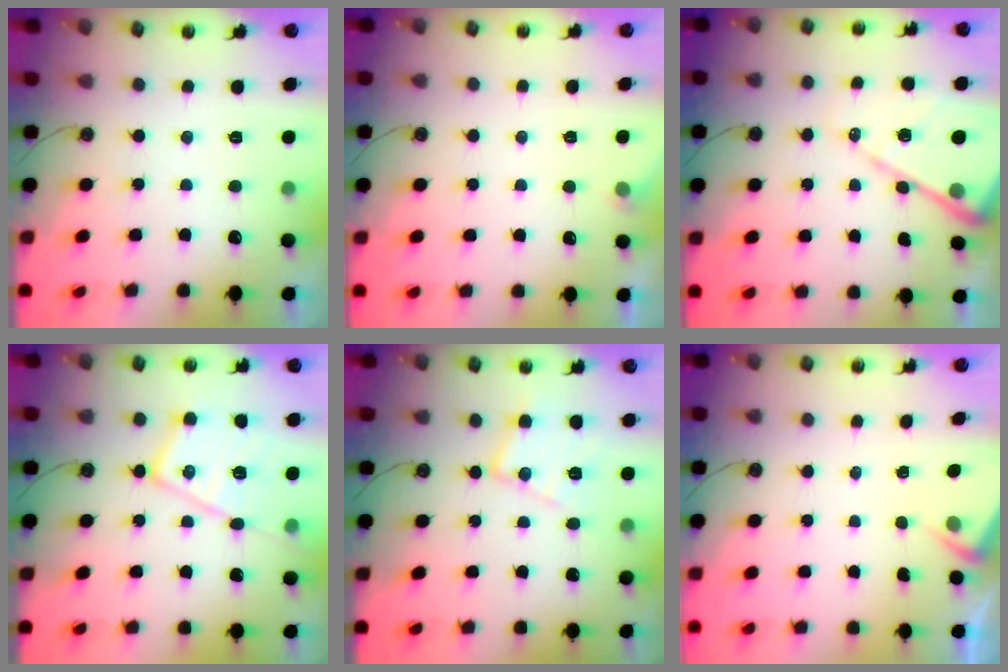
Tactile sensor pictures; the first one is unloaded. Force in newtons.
{"total": 2.6, "press": 2.5, "slide": 0.5}
{"total": 14.7, "press": 14.6, "slide": 1.4}
{"total": 17.3, "press": 17.2, "slide": 1.4}
{"total": 13.2, "press": 13.1, "slide": 1.0}
{"total": 2.8, "press": 2.8, "slide": 0.5}